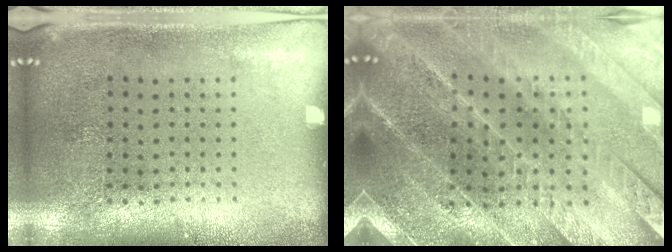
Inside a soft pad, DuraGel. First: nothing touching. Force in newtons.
{"total": 3.1, "press": 3.0, "slide": 0.7}